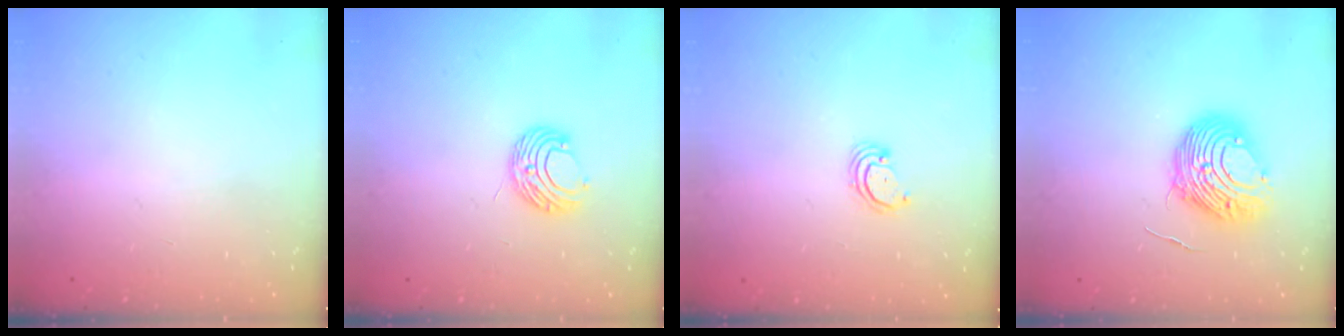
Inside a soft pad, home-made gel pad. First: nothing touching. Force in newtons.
{"total": 8.0, "press": 7.9, "slide": 0.6}
{"total": 2.8, "press": 2.8, "slide": 0.2}
{"total": 10.4, "press": 10.3, "slide": 1.0}